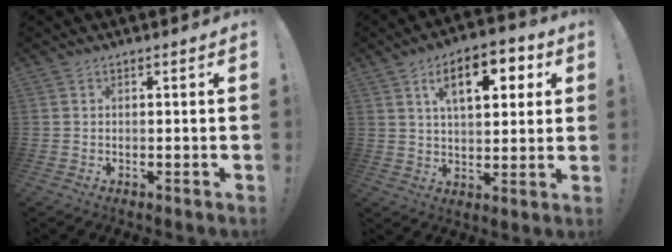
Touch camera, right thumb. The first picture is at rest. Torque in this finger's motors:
{"motor_torque": [0.13, 0.38, 0.97, 0.51, 0.06]}